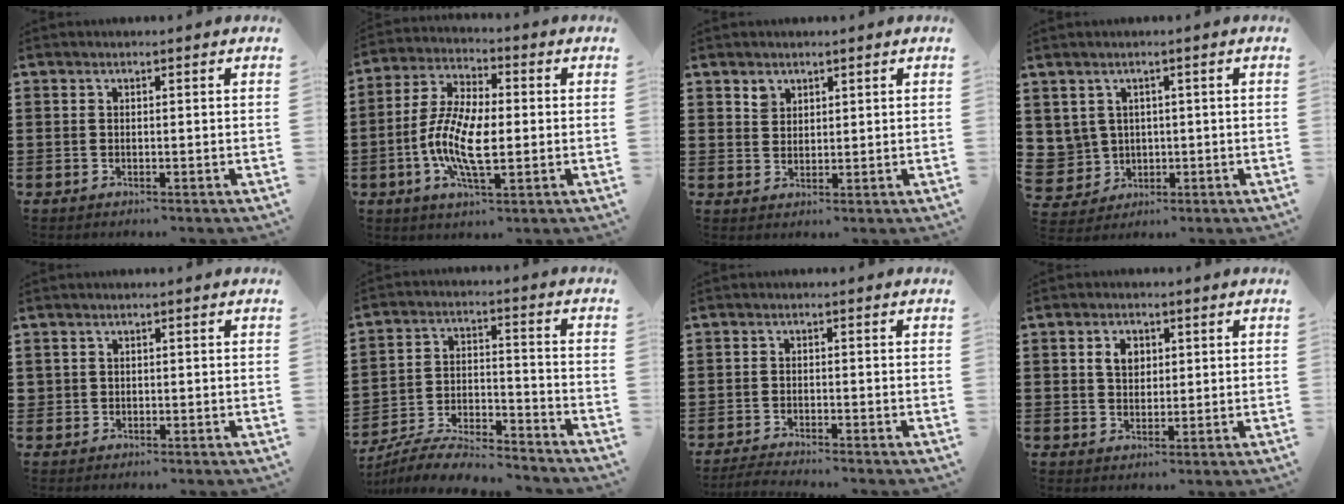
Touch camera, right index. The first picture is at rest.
{"total": 10.2, "force": [-1.9, 3.8, 9.2], "torque": [-0.205, -0.010, -0.041]}
{"total": 2.1, "force": [1.6, 1.4, 0.1], "torque": [0.001, 0.000, 0.030]}
{"total": 3.5, "force": [1.1, 3.3, 0.2], "torque": [-0.032, 0.001, 0.019]}
{"total": 0.7, "force": [0.1, 0.7, 0.1], "torque": [-0.004, 0.002, 0.003]}
{"total": 7.3, "force": [-7.0, 0.7, 2.0], "torque": [-0.045, 0.006, -0.139]}
{"total": 2.2, "force": [-2.2, -0.2, 0.2], "torque": [-0.012, -0.005, -0.047]}
{"total": 3.4, "force": [1.0, 2.4, 2.1], "torque": [-0.051, 0.013, 0.016]}